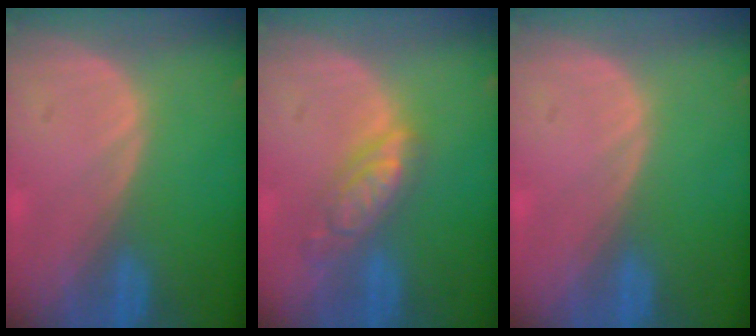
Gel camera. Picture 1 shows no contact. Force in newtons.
{"total": 5.8, "press": 5.1, "slide": 2.8}
{"total": 0.0}